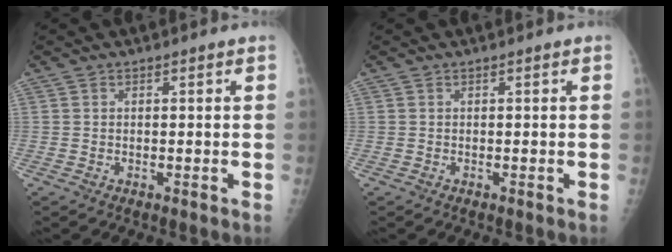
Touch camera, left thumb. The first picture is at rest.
{"total": 0.0}